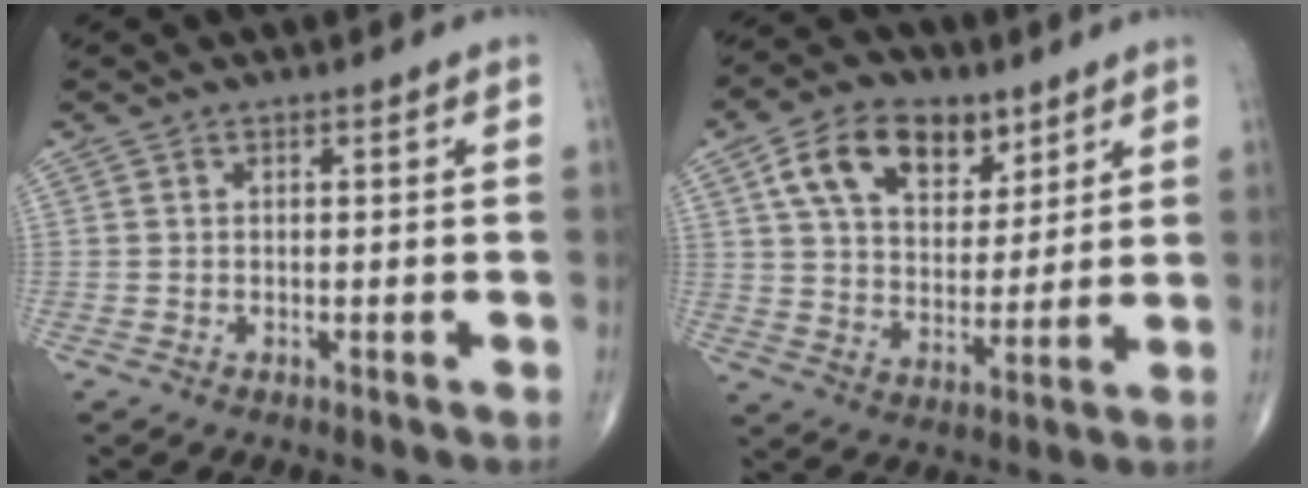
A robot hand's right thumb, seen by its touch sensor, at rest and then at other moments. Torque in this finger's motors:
{"motor_torque": [-0.83, 1.22, 0.38, 0.20, 0.29]}